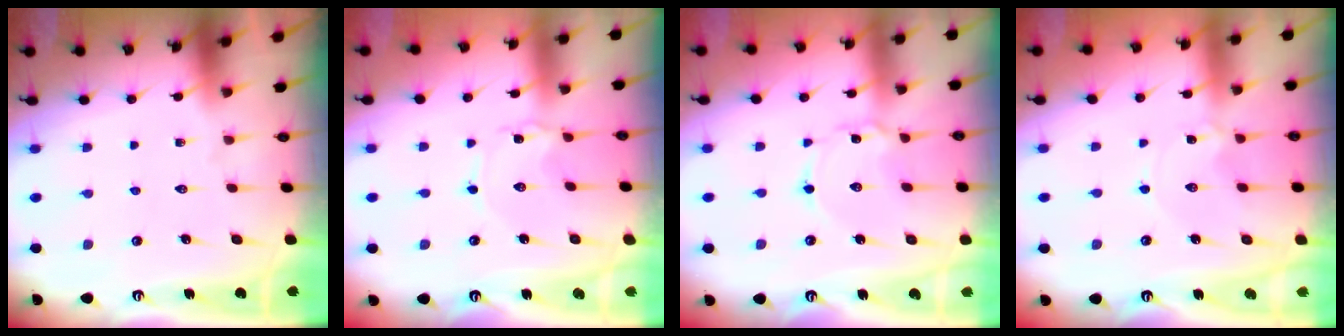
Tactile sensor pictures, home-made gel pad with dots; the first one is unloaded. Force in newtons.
{"total": 0.9, "press": 0.9, "slide": 0.1}
{"total": 2.4, "press": 2.4, "slide": 0.1}
{"total": 0.0}